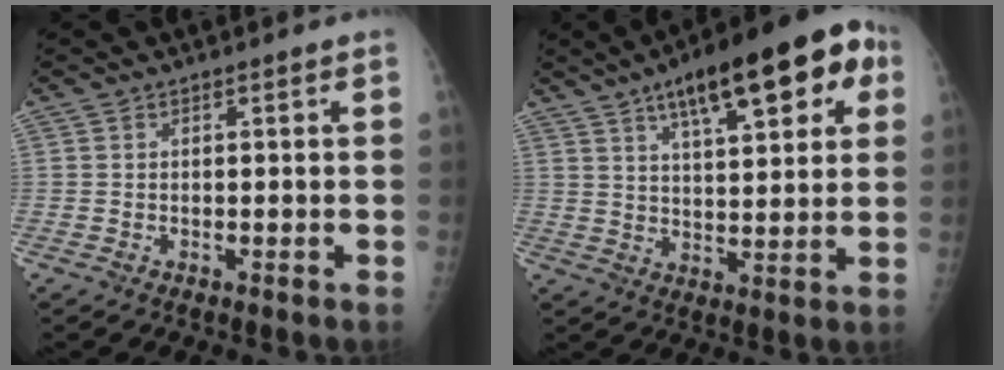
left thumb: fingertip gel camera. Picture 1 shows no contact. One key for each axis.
{"total": 19.8, "fx": 9.2, "fy": 7.0, "fz": 16.0, "tx": -0.204, "ty": -0.001, "tz": 0.132}